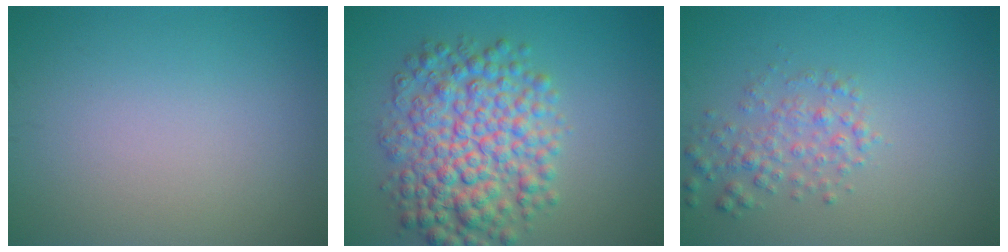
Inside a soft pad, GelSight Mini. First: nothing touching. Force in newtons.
{"total": 8.0, "press": 8.0, "slide": 0.1}
{"total": 2.5, "press": 2.5, "slide": 0.1}